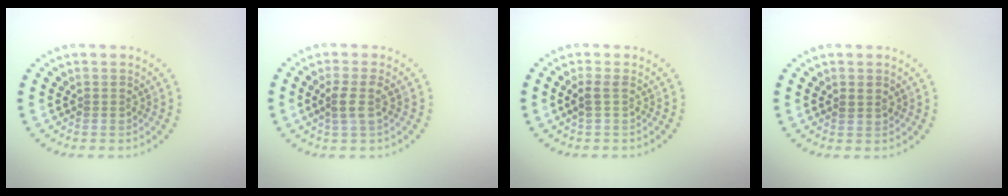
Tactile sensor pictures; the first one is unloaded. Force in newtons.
{"total": 2.1, "press": 1.7, "slide": 1.2}
{"total": 1.1, "press": 1.0, "slide": 0.5}
{"total": 0.8, "press": 0.8, "slide": 0.1}